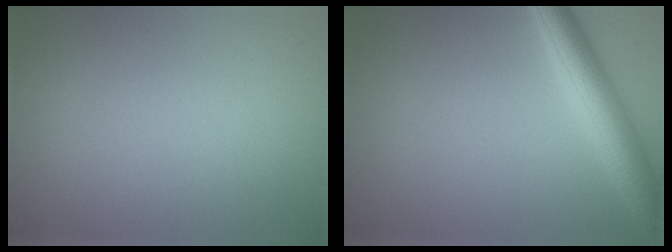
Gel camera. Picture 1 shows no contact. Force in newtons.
{"total": 4.4, "press": 4.4, "slide": 0.1}